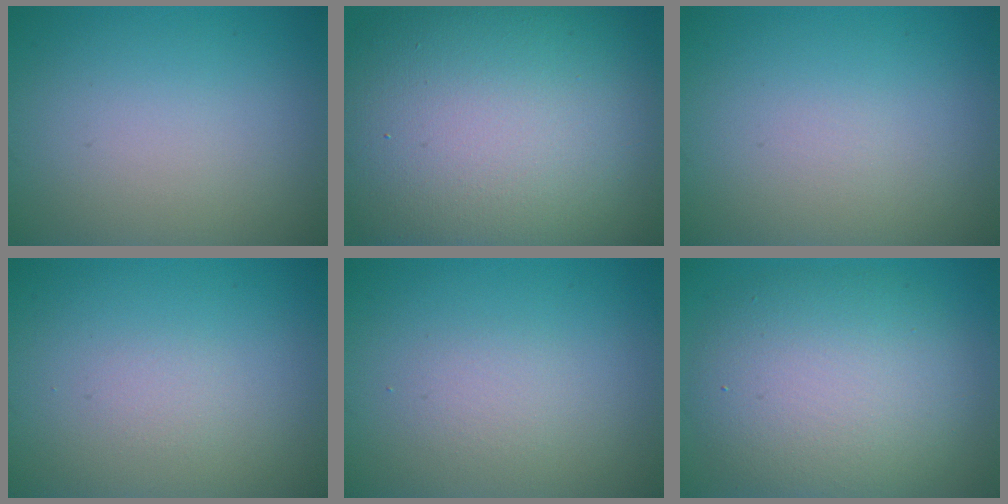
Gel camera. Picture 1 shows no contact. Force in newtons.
{"total": 18.1, "press": 18.1, "slide": 0.8}
{"total": 0.0}
{"total": 0.7, "press": 0.7, "slide": 0.0}
{"total": 1.2, "press": 1.2, "slide": 0.0}
{"total": 8.5, "press": 8.5, "slide": 0.5}